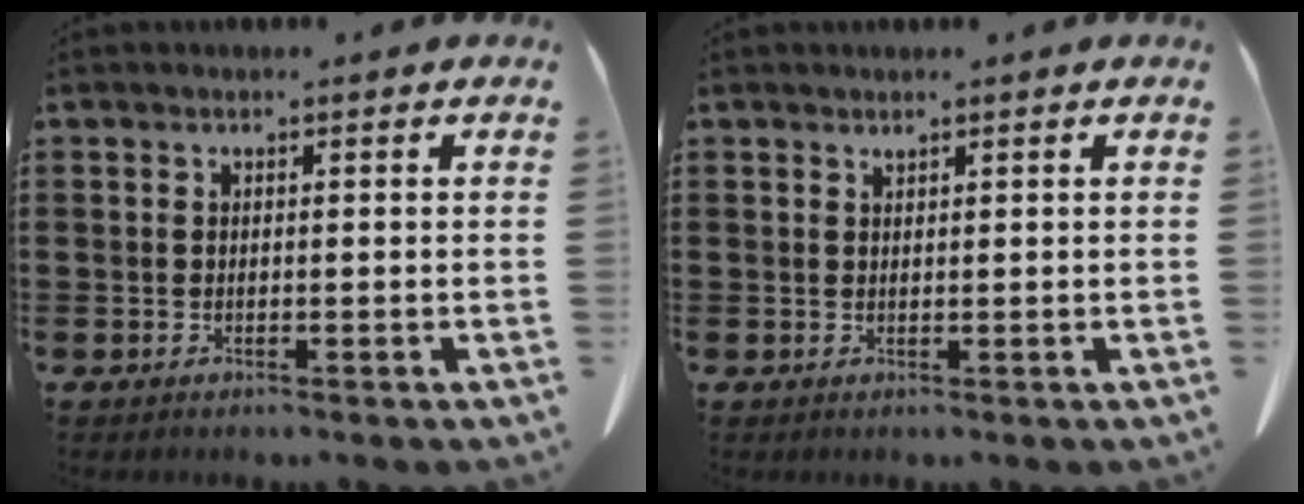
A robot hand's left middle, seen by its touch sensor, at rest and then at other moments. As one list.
[{"total": 0.7, "force": [0.6, 0.1, 0.2], "torque": [-0.006, -0.001, 0.013]}]